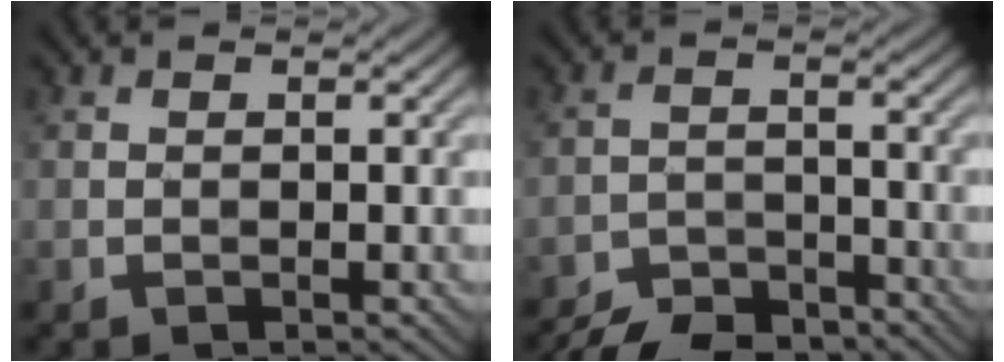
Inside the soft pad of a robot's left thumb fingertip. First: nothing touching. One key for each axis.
{"total": 6.6, "fx": -6.2, "fy": 1.7, "fz": 1.5, "tx": -0.023, "ty": -0.004, "tz": -0.111}